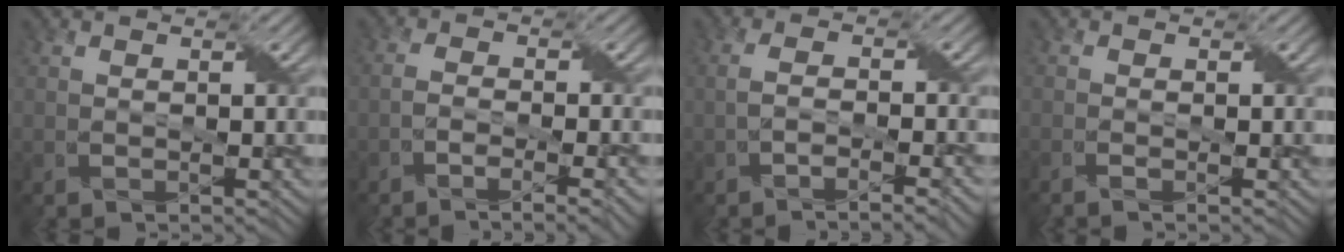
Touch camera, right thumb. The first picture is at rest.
{"total": 4.8, "force": [-3.2, 1.0, 3.5], "torque": [-0.062, -0.001, -0.054]}
{"total": 4.1, "force": [-2.5, 0.8, 3.2], "torque": [-0.051, 0.002, -0.050]}
{"total": 1.1, "force": [-0.8, 0.1, 0.8], "torque": [-0.008, 0.003, -0.023]}